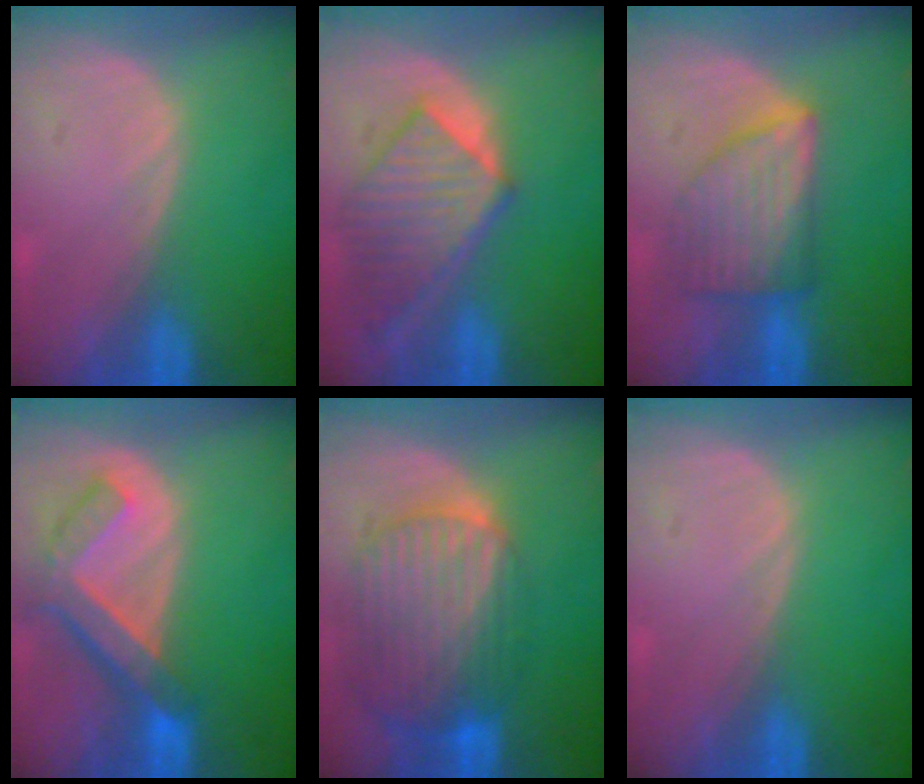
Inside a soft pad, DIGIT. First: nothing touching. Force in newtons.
{"total": 8.0, "press": 7.5, "slide": 2.7}
{"total": 6.5, "press": 6.5, "slide": 0.1}
{"total": 7.4, "press": 6.4, "slide": 3.6}
{"total": 10.3, "press": 8.7, "slide": 5.5}
{"total": 0.0}